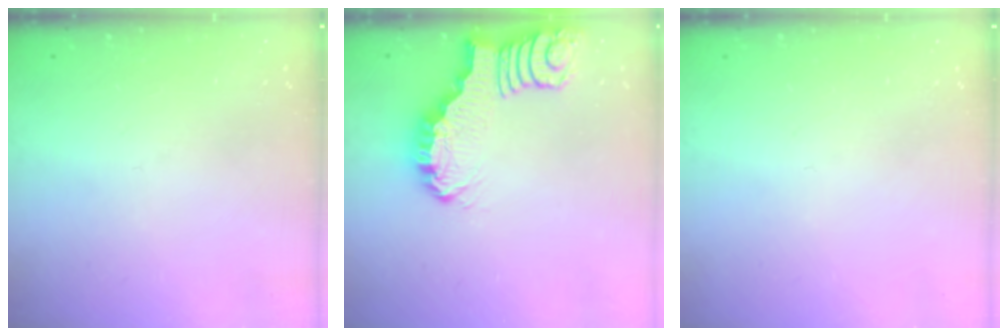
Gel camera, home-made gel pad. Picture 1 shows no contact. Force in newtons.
{"total": 2.4, "press": 2.4, "slide": 0.2}
{"total": 0.0}